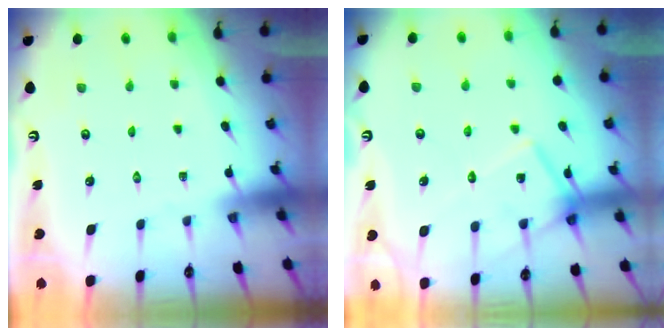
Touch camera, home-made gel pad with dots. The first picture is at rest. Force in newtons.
{"total": 13.8, "press": 13.8, "slide": 0.9}